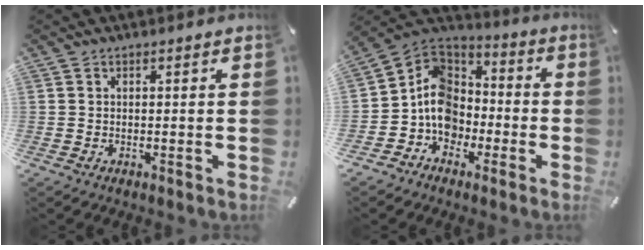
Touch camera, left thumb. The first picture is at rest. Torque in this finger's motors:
{"motor_torque": [-0.35, 1.42, 0.50, -0.21, 0.32]}